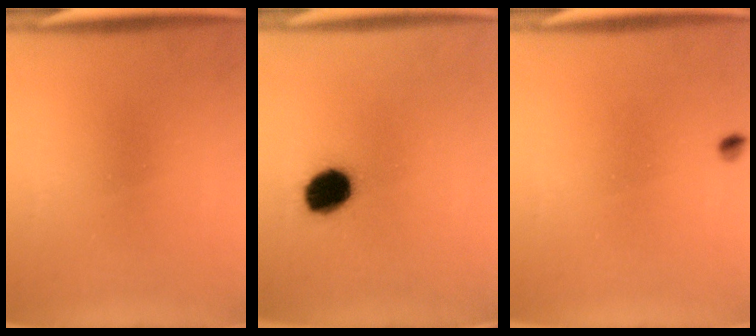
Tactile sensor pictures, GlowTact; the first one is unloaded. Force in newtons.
{"total": 8.8}
{"total": 1.0}